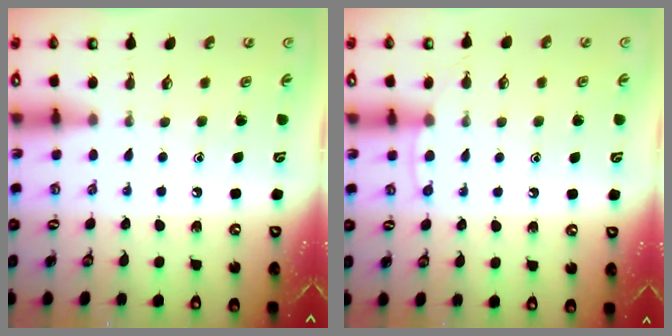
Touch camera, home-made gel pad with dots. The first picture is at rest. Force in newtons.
{"total": 5.6, "press": 5.5, "slide": 0.6}